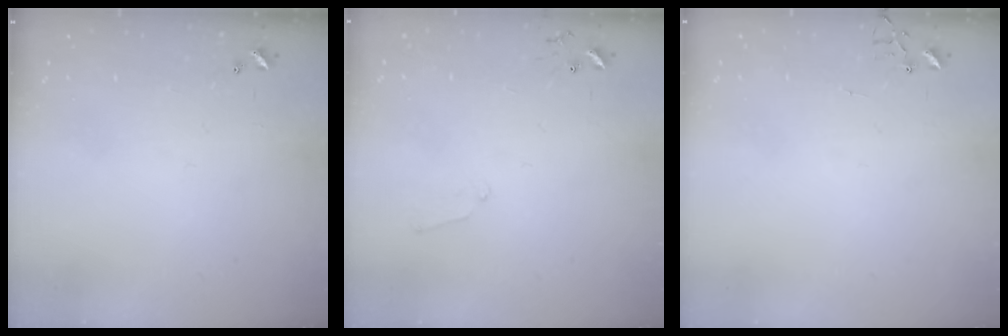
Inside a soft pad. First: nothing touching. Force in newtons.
{"total": 6.0, "press": 6.0, "slide": 0.6}
{"total": 5.0, "press": 5.0, "slide": 0.4}